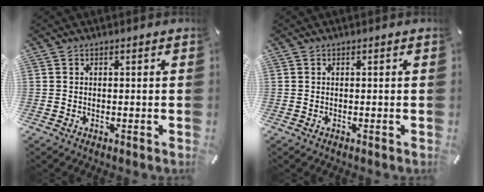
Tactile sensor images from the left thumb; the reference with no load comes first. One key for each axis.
{"total": 0.0}